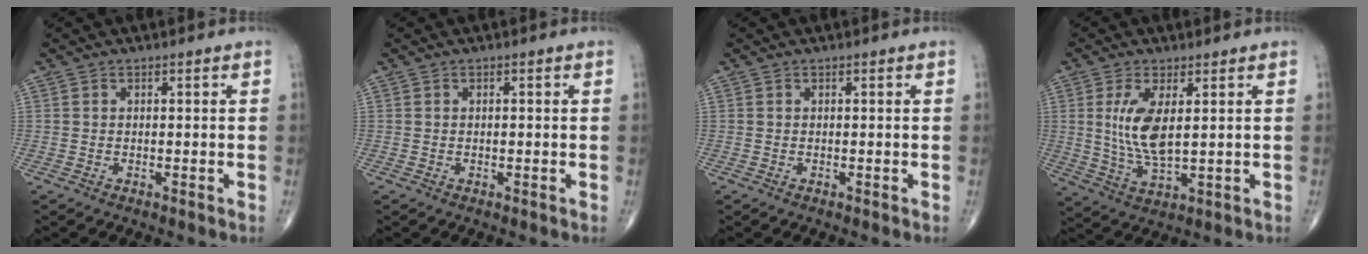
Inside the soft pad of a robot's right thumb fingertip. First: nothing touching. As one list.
[{"total": 0.5, "force": [0.0, 0.2, 0.5], "torque": [-0.010, 0.000, 0.001]}, {"total": 0.0}, {"total": 8.8, "force": [1.8, 3.3, 8.0], "torque": [-0.167, -0.021, 0.044]}]